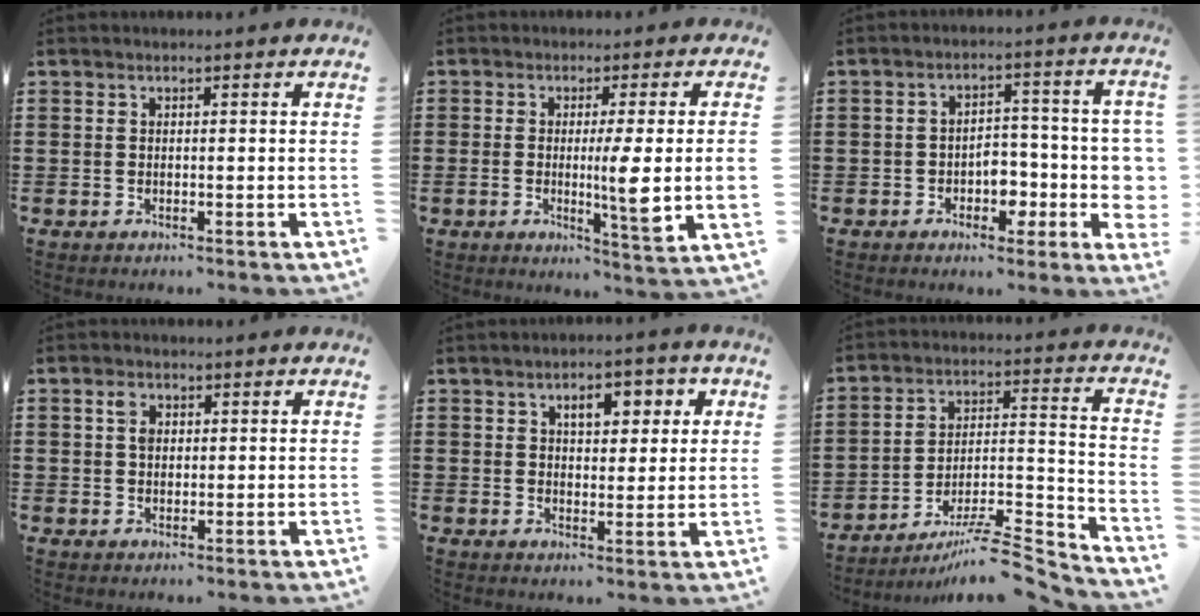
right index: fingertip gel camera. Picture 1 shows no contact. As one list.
[{"total": 7.9, "force": [-0.5, 0.1, 7.9], "torque": [-0.127, -0.019, -0.015]}, {"total": 5.3, "force": [-2.1, 3.4, 3.5], "torque": [-0.047, 0.005, -0.043]}, {"total": 2.3, "force": [0.7, 1.5, 1.6], "torque": [-0.036, 0.007, 0.012]}, {"total": 5.1, "force": [2.0, 2.8, 3.8], "torque": [-0.052, 0.001, 0.023]}, {"total": 8.5, "force": [-7.1, 0.9, 4.6], "torque": [-0.065, 0.004, -0.136]}]